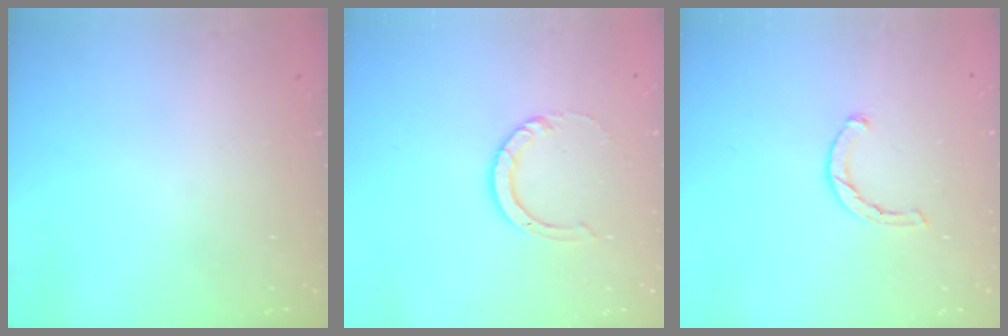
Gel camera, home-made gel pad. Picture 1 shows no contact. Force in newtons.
{"total": 4.7, "press": 4.7, "slide": 0.4}
{"total": 1.9, "press": 1.9, "slide": 0.3}